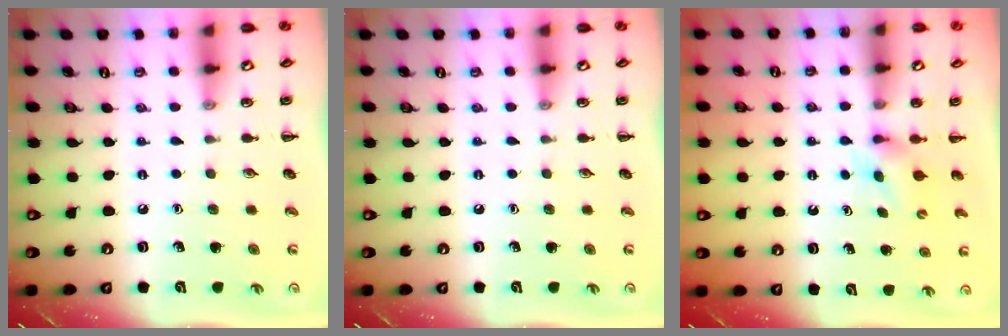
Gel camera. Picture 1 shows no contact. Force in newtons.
{"total": 0.0}
{"total": 3.2, "press": 2.9, "slide": 1.4}